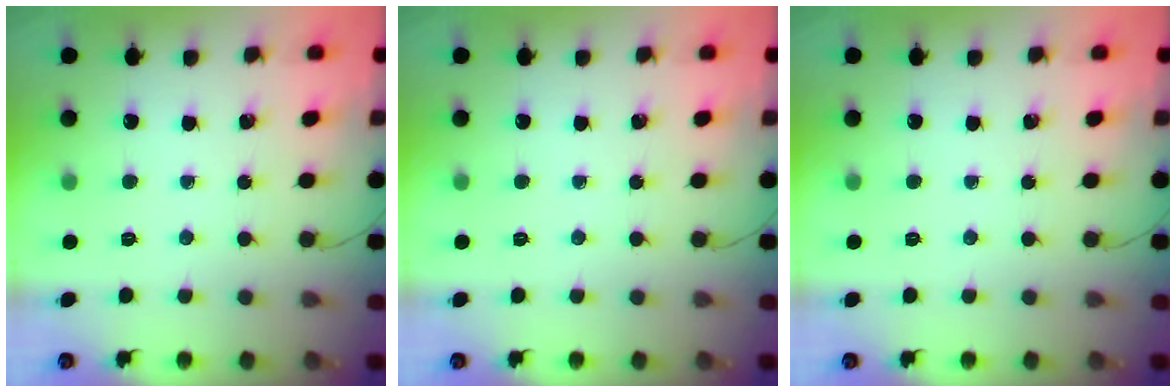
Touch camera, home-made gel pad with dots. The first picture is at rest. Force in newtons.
{"total": 0.0}
{"total": 0.0}